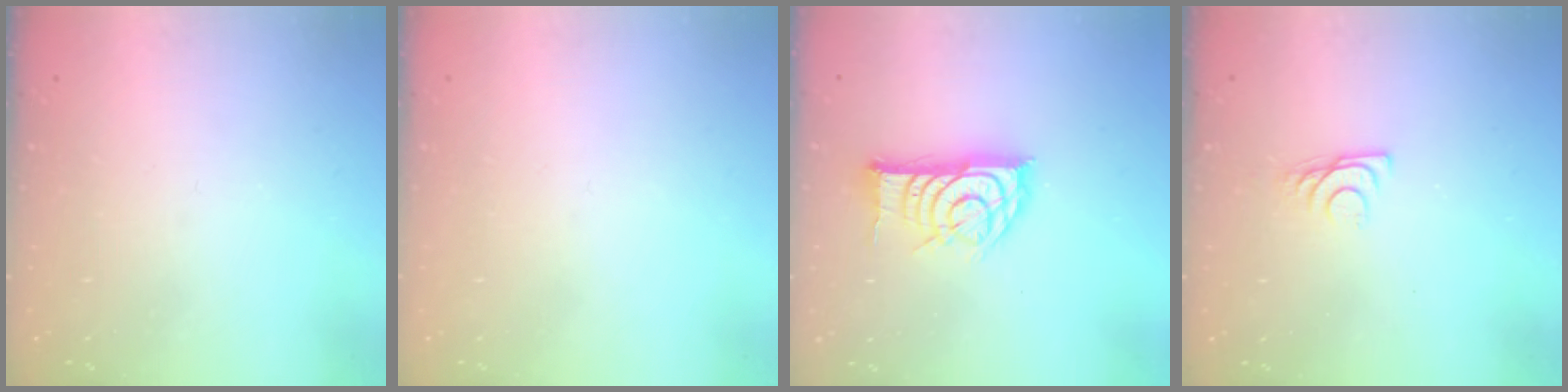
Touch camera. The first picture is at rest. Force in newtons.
{"total": 1.9, "press": 1.9, "slide": 0.1}
{"total": 13.9, "press": 13.9, "slide": 0.6}
{"total": 6.8, "press": 6.8, "slide": 0.6}